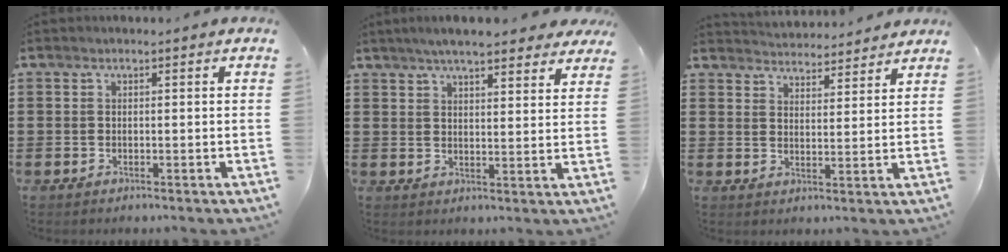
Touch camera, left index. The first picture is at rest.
{"total": 5.8, "force": [5.2, 0.7, 2.4], "torque": [-0.063, -0.009, 0.095]}
{"total": 3.8, "force": [3.8, 0.1, -0.2], "torque": [-0.010, -0.022, 0.068]}